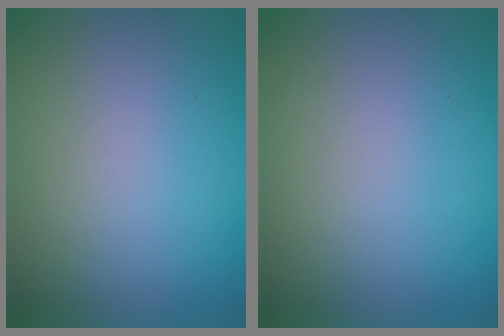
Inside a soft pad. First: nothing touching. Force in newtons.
{"total": 0.0}